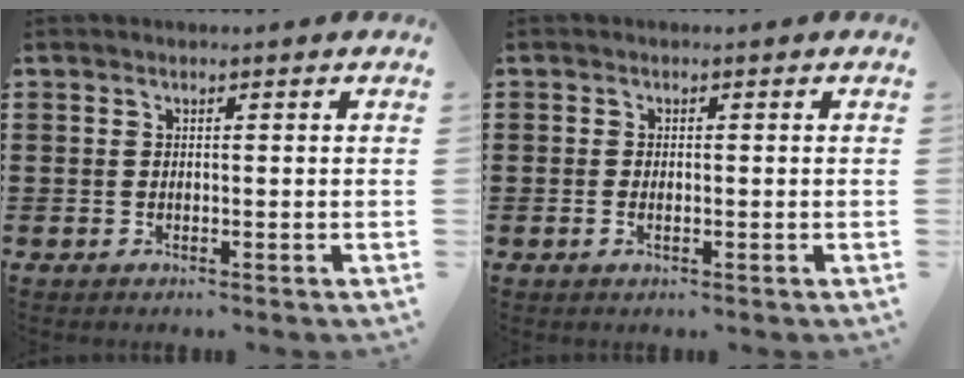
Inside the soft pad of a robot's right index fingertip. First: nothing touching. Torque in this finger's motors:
{"motor_torque": [0.03, 1.88, -0.07, -0.01]}